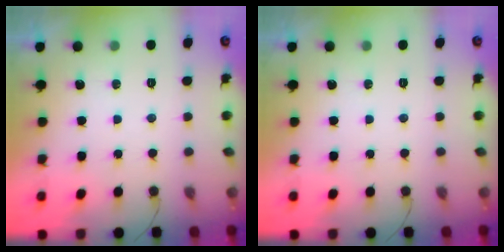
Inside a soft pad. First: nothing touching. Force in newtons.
{"total": 0.0}